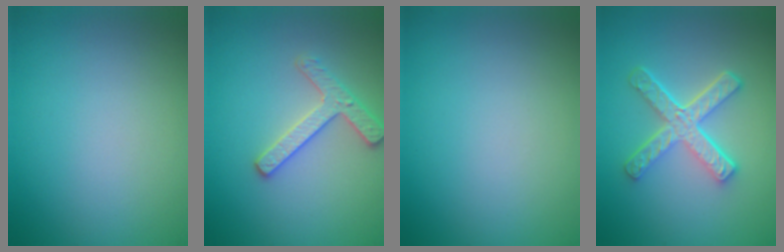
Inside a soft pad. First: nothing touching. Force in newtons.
{"total": 2.7, "press": 2.6, "slide": 0.7}
{"total": 0.0}
{"total": 5.0, "press": 3.6, "slide": 3.5}